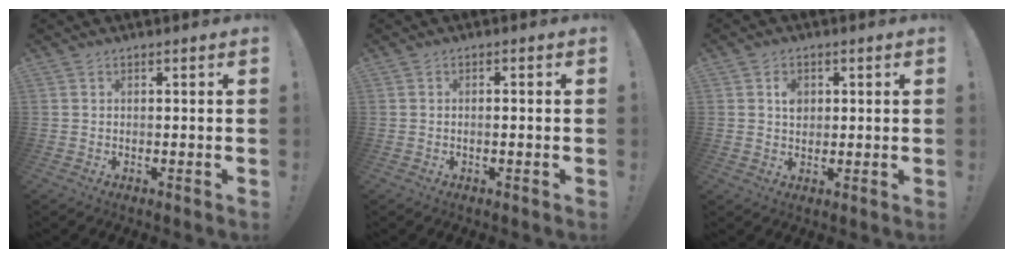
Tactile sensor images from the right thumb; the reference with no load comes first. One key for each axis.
{"total": 1.1, "fx": -0.6, "fy": -0.1, "fz": 0.9, "tx": -0.009, "ty": -0.002, "tz": -0.013}
{"total": 3.9, "fx": 1.0, "fy": 3.1, "fz": 2.0, "tx": -0.011, "ty": -0.006, "tz": 0.014}